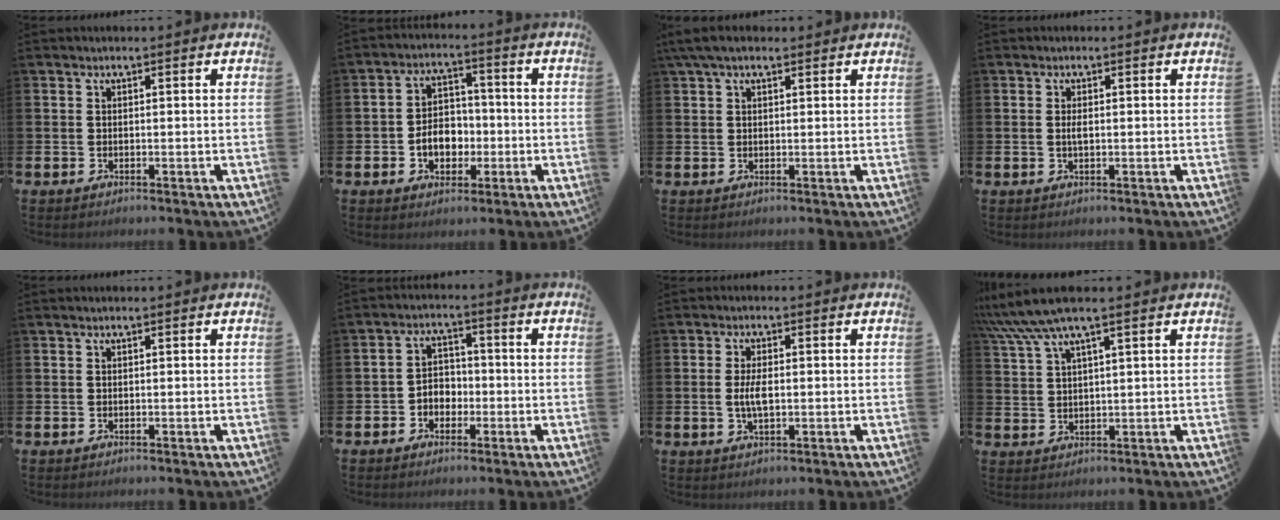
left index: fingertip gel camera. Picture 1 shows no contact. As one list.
[{"total": 5.4, "force": [-1.5, 4.1, 3.1], "torque": [-0.044, 0.005, -0.035]}, {"total": 3.4, "force": [2.5, 1.2, 2.1], "torque": [-0.040, 0.000, 0.044]}, {"total": 1.2, "force": [0.1, 0.4, 1.1], "torque": [-0.019, 0.002, -0.001]}, {"total": 0.0}, {"total": 3.1, "force": [-1.5, 2.5, 1.1], "torque": [-0.024, 0.006, -0.036]}, {"total": 3.5, "force": [-0.1, 1.4, 3.2], "torque": [-0.066, 0.000, -0.006]}, {"total": 6.7, "force": [5.2, 0.8, 4.1], "torque": [-0.093, -0.007, 0.094]}]